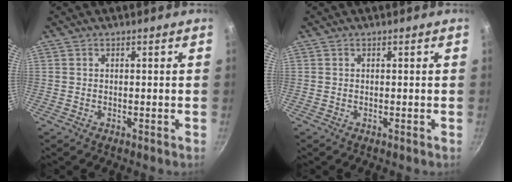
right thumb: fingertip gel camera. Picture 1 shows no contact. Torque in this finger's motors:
{"motor_torque": [-0.12, 0.11, 0.04, -0.04, 0.00]}